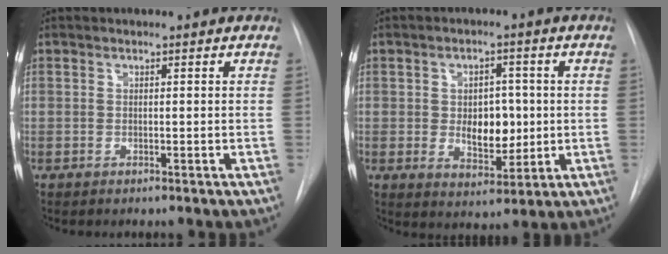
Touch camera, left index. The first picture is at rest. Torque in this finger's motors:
{"motor_torque": [1.18, -0.10, 0.14, 0.08]}